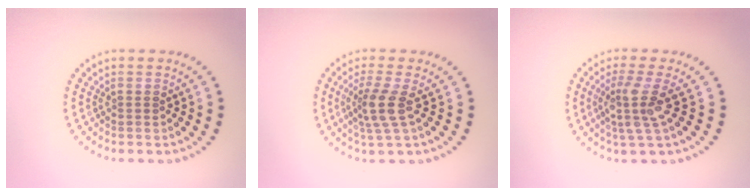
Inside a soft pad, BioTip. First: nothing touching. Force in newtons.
{"total": 2.9, "press": 2.3, "slide": 1.8}
{"total": 3.2, "press": 2.3, "slide": 2.2}